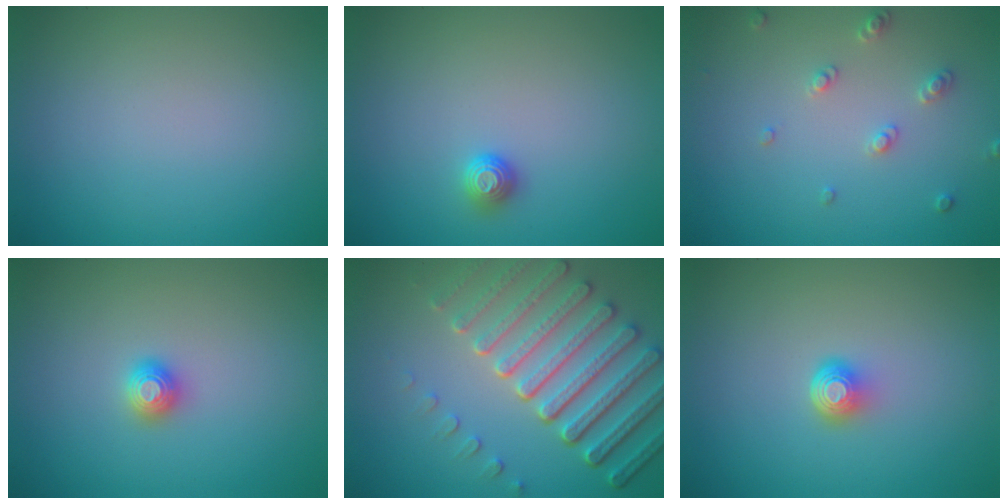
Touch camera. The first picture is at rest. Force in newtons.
{"total": 1.1, "press": 1.0, "slide": 0.4}
{"total": 1.9, "press": 1.8, "slide": 0.5}
{"total": 1.2, "press": 1.2, "slide": 0.3}
{"total": 7.9, "press": 5.7, "slide": 5.4}
{"total": 2.0, "press": 1.3, "slide": 1.6}